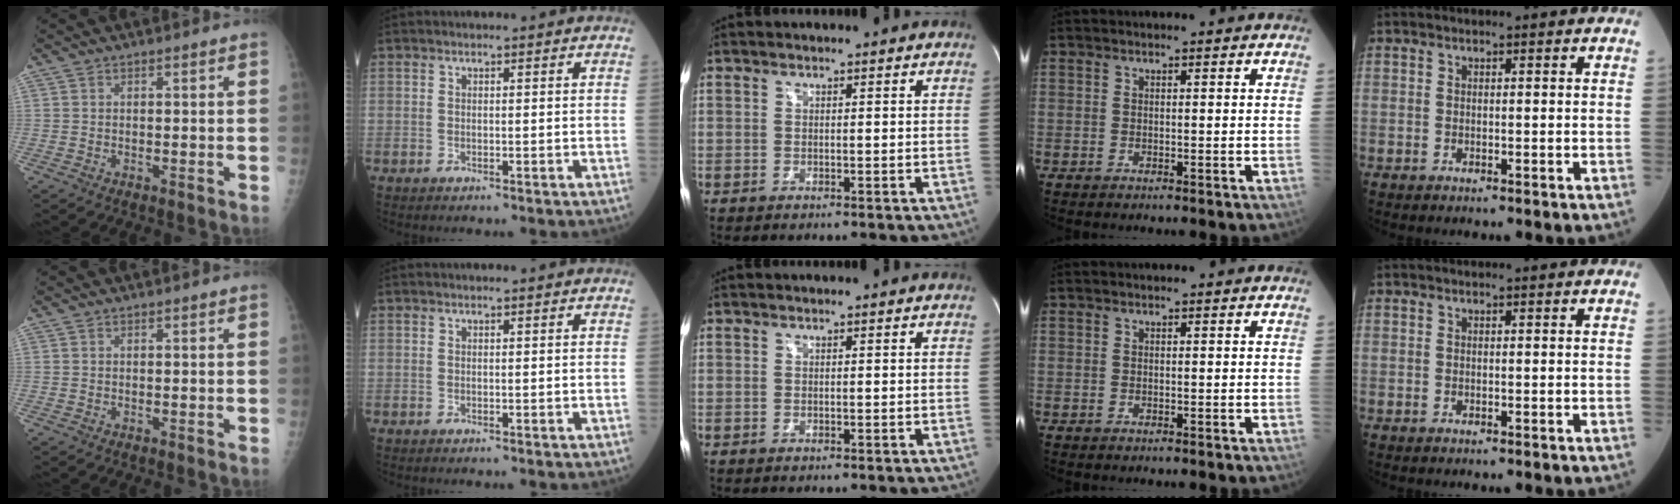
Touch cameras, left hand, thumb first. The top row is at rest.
{}